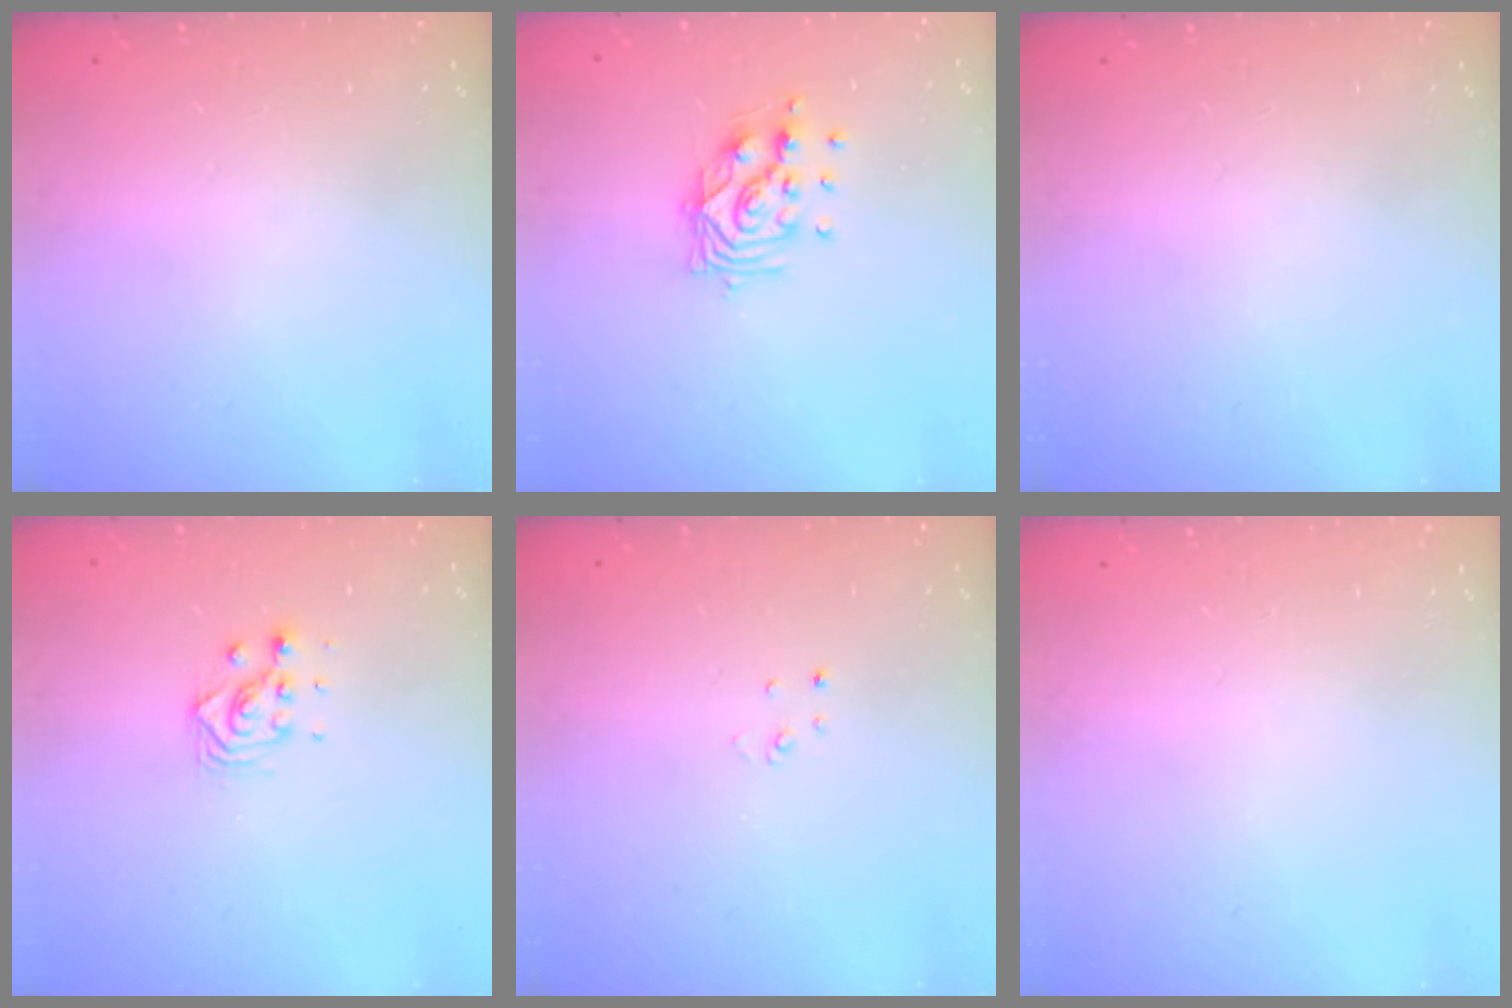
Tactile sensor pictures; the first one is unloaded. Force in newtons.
{"total": 10.6, "press": 10.5, "slide": 0.8}
{"total": 0.0}
{"total": 5.1, "press": 5.1, "slide": 0.1}
{"total": 2.0, "press": 2.0, "slide": 0.2}
{"total": 0.0}